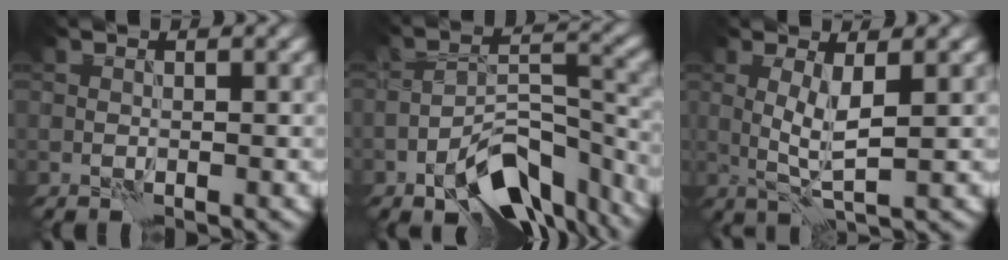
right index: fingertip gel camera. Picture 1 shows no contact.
{"total": 10.1, "force": [-6.4, 4.4, 6.4], "torque": [-0.100, -0.001, -0.110]}
{"total": 3.0, "force": [0.4, 0.5, 2.9], "torque": [-0.059, -0.002, 0.010]}